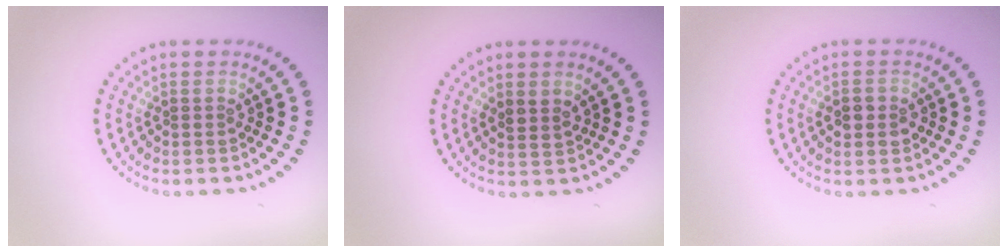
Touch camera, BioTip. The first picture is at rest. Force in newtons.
{"total": 1.4, "press": 1.2, "slide": 0.8}
{"total": 1.9, "press": 1.9, "slide": 0.2}